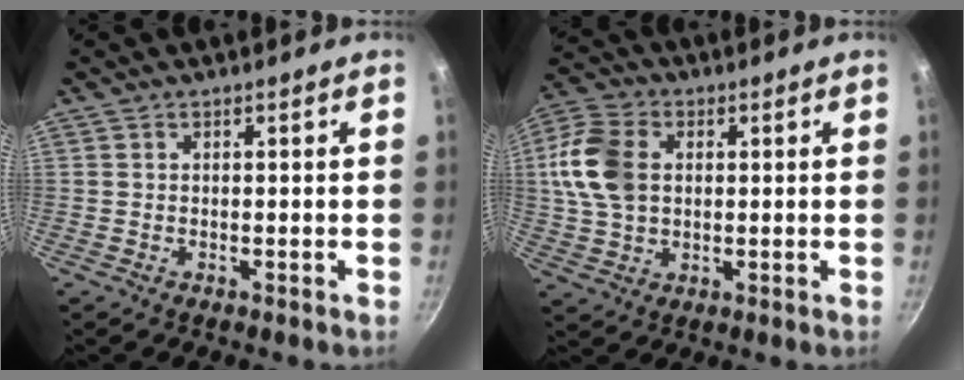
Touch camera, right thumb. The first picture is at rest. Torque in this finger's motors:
{"motor_torque": [0.30, 0.32, 0.15, -0.07, 0.14]}